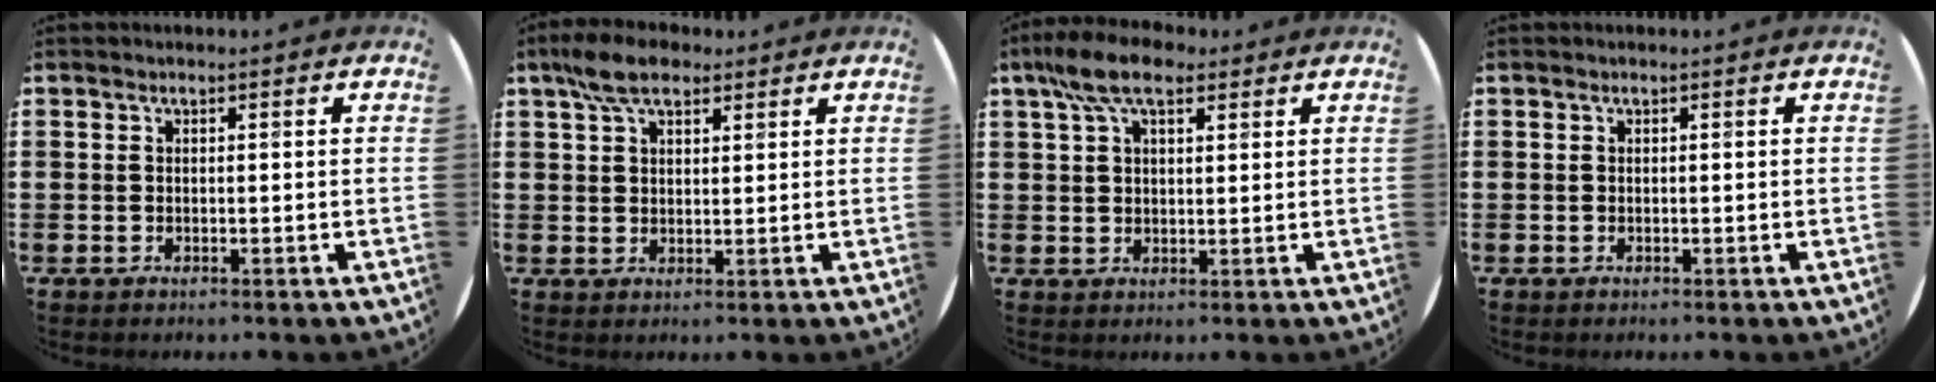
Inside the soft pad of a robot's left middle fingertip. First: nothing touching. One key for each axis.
{"total": 5.0, "fx": 3.7, "fy": 2.4, "fz": 2.4, "tx": -0.048, "ty": 0.005, "tz": 0.068}
{"total": 7.3, "fx": 4.9, "fy": 3.5, "fz": 4.2, "tx": -0.087, "ty": 0.006, "tz": 0.088}
{"total": 0.0}